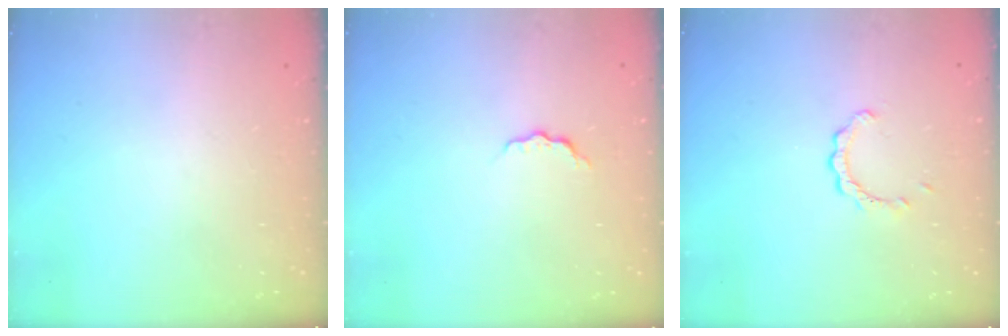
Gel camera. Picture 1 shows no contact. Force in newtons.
{"total": 3.7, "press": 3.7, "slide": 0.4}
{"total": 2.2, "press": 2.2, "slide": 0.1}